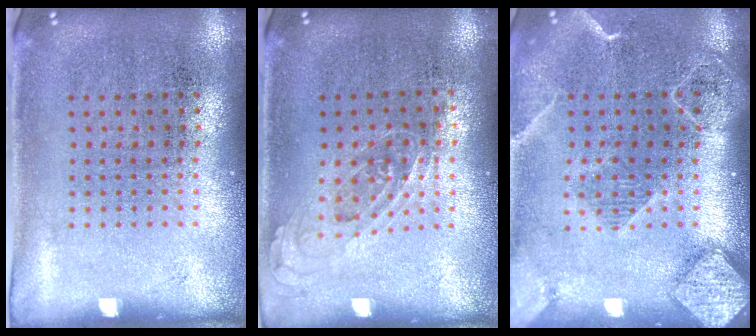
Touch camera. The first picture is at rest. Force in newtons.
{"total": 0.7, "press": 0.6, "slide": 0.3}
{"total": 2.0, "press": 1.8, "slide": 0.8}